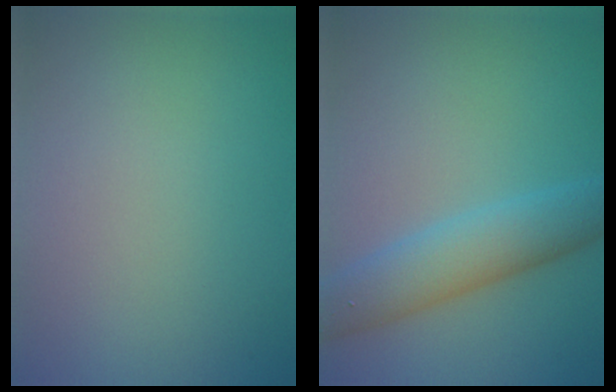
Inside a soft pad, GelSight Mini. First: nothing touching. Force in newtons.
{"total": 5.3, "press": 5.3, "slide": 0.1}